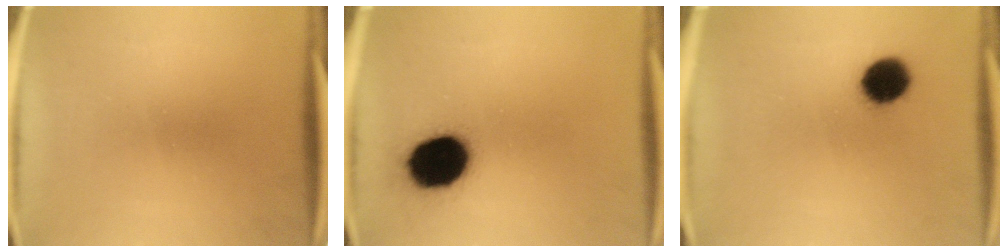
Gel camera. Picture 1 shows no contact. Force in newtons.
{"total": 16.6}
{"total": 8.9}